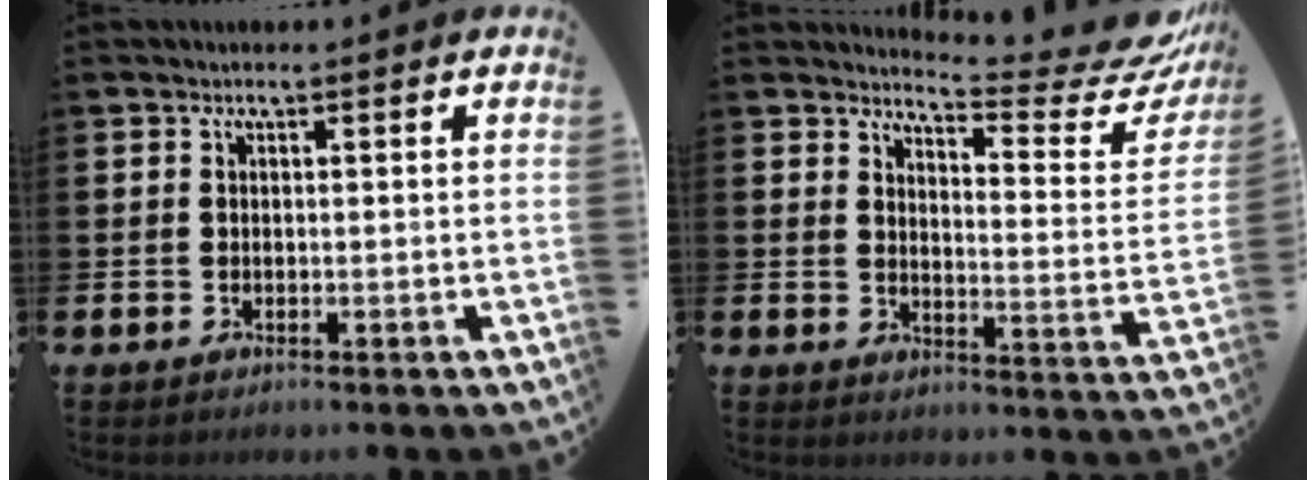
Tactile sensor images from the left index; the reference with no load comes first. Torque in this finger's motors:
{"motor_torque": [0.90, -1.24, 0.08, 0.01]}